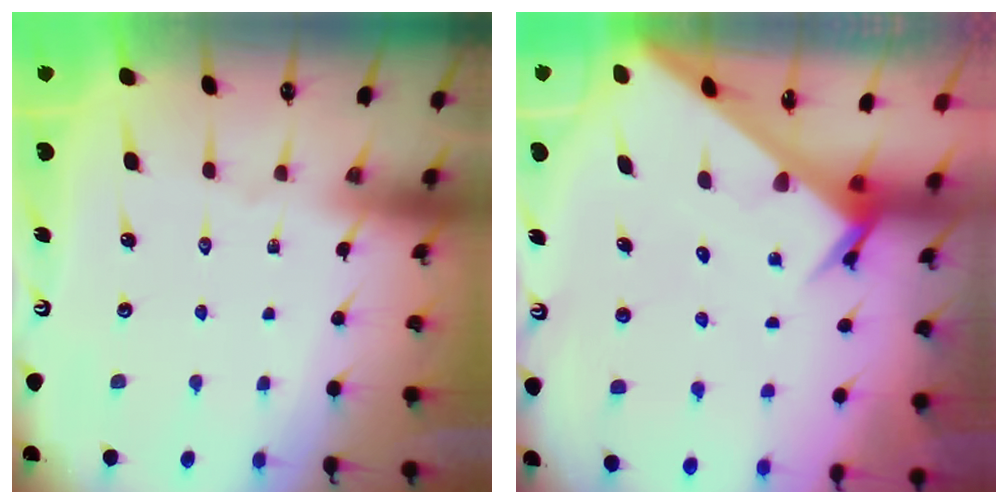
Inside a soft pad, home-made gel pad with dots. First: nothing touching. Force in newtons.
{"total": 3.7, "press": 3.7, "slide": 0.2}